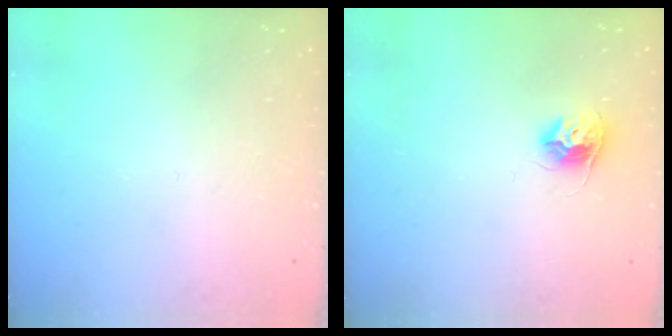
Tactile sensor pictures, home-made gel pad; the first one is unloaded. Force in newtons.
{"total": 9.1, "press": 9.1, "slide": 0.4}